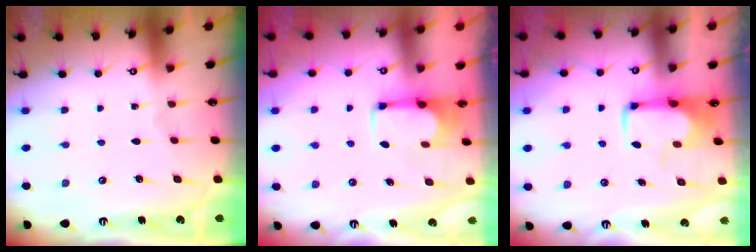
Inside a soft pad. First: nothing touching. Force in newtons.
{"total": 1.8, "press": 1.5, "slide": 0.9}
{"total": 1.7, "press": 1.6, "slide": 0.5}